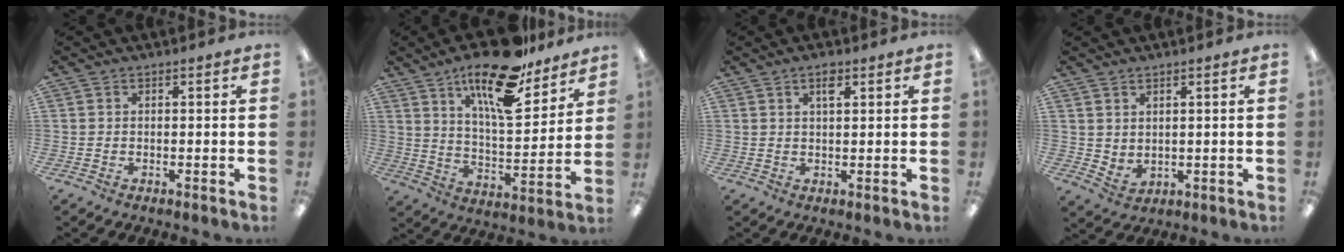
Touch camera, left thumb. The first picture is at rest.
{"total": 20.0, "force": [14.0, 6.8, 12.5], "torque": [-0.203, -0.086, 0.232]}
{"total": 3.2, "force": [1.9, 1.1, 2.3], "torque": [-0.036, -0.002, 0.030]}
{"total": 2.7, "force": [2.4, 1.2, 0.6], "torque": [-0.017, -0.014, 0.046]}